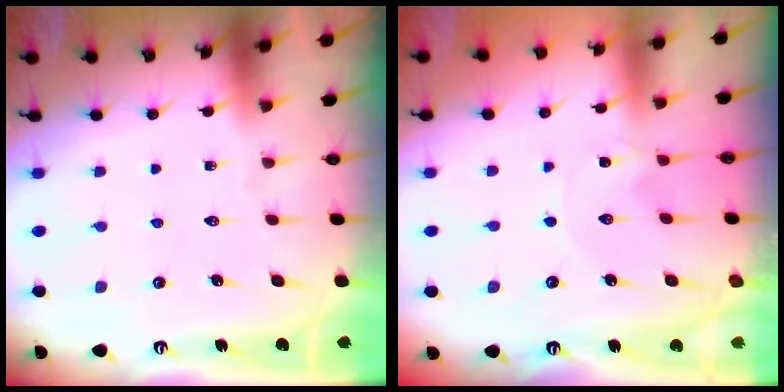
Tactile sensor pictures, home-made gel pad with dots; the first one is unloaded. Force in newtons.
{"total": 0.0}